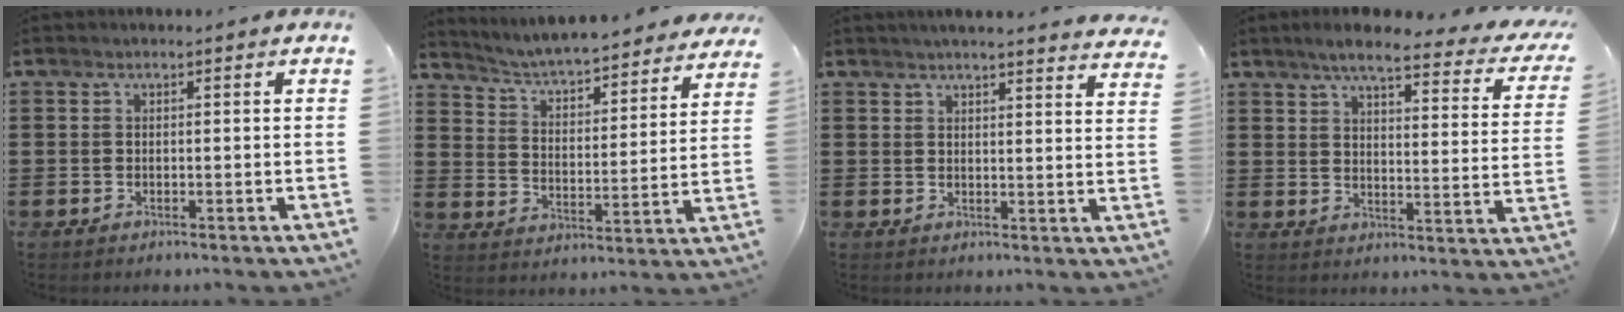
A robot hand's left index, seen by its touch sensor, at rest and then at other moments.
{"total": 4.7, "force": [4.6, -0.3, 1.0], "torque": [-0.042, -0.041, 0.071]}
{"total": 3.3, "force": [3.2, -0.3, 0.4], "torque": [-0.018, -0.014, 0.059]}
{"total": 6.7, "force": [5.3, 0.6, 4.0], "torque": [-0.081, -0.030, 0.085]}